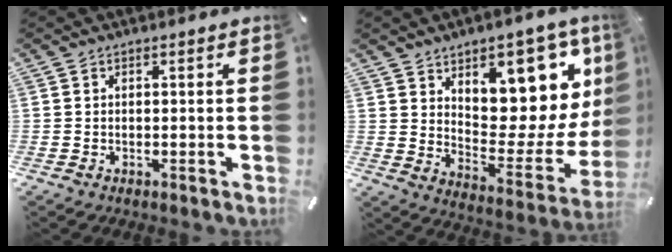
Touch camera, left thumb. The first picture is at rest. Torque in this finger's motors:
{"motor_torque": [2.58, 2.43, 1.14, -1.25, 0.13]}